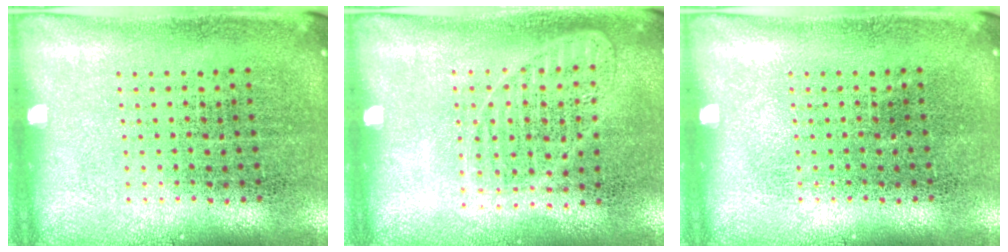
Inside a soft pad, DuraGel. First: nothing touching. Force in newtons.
{"total": 1.1, "press": 1.1, "slide": 0.2}
{"total": 0.0}